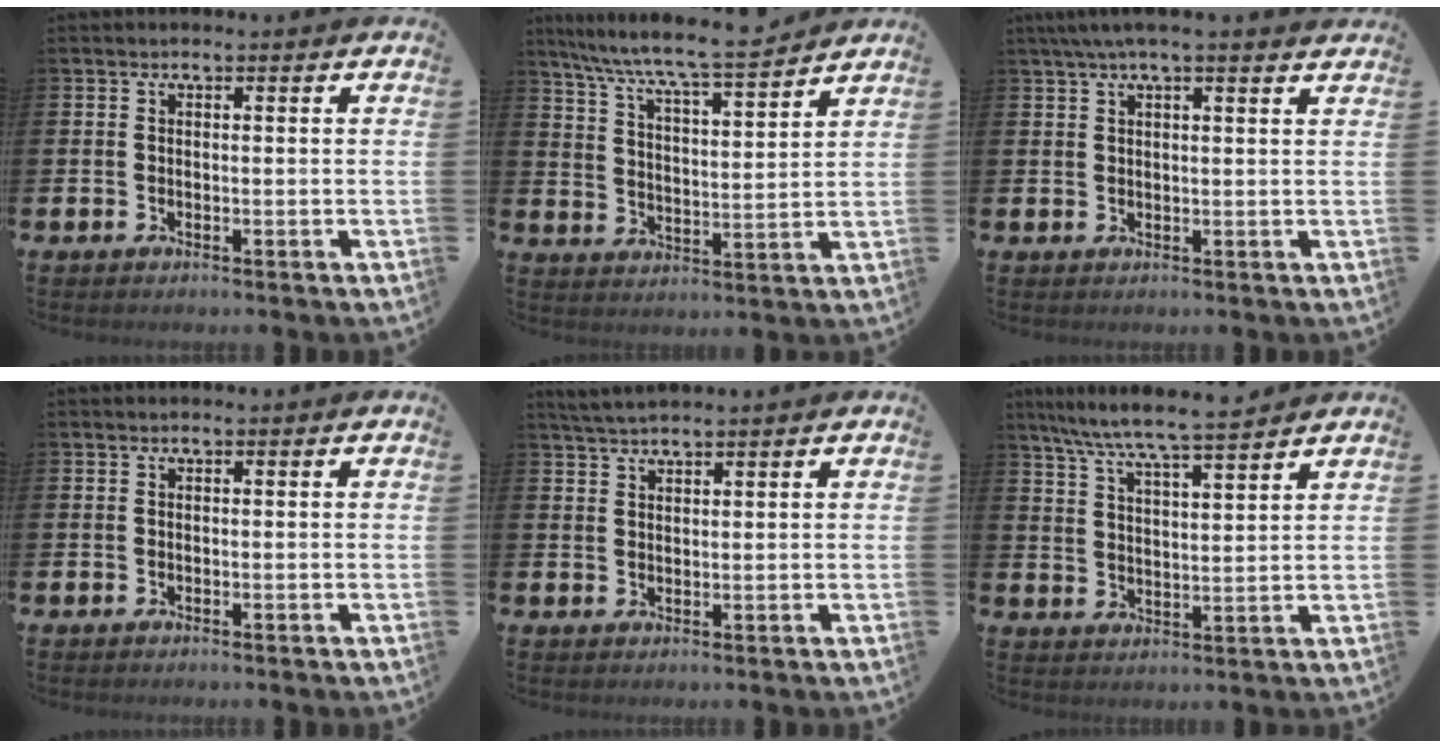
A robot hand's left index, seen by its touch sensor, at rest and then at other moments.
{"total": 7.8, "force": [7.5, -0.1, 2.4], "torque": [-0.077, -0.056, 0.129]}
{"total": 3.3, "force": [2.6, 0.0, 1.9], "torque": [-0.036, -0.003, 0.046]}
{"total": 0.0}
{"total": 2.8, "force": [2.6, 0.3, 0.8], "torque": [-0.026, -0.002, 0.051]}
{"total": 7.3, "force": [6.9, -0.1, 2.4], "torque": [-0.073, -0.038, 0.121]}